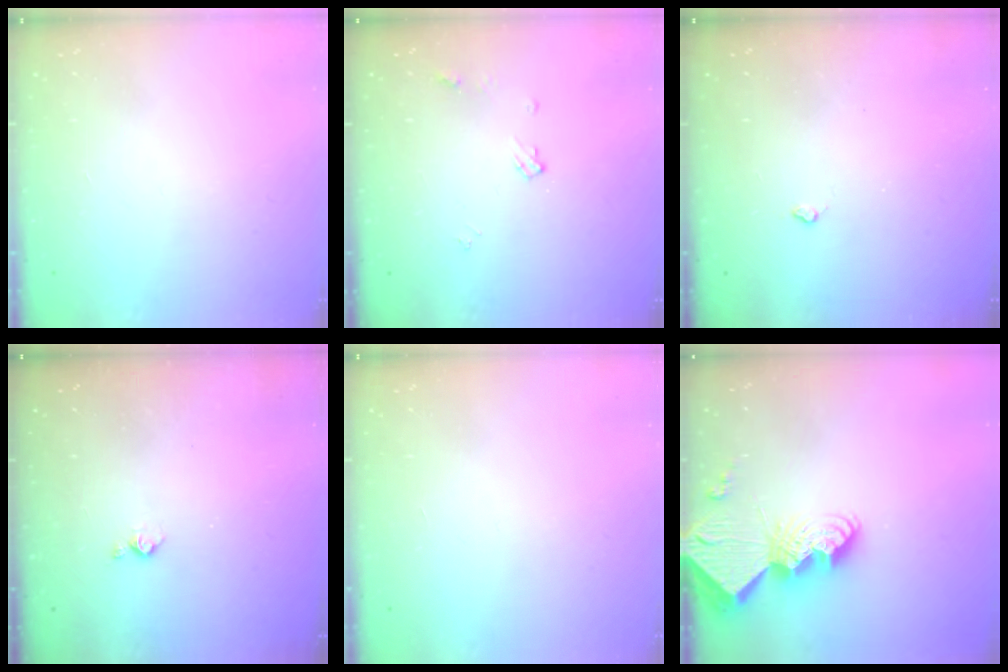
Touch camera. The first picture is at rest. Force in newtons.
{"total": 4.5, "press": 4.4, "slide": 0.8}
{"total": 2.7, "press": 2.6, "slide": 0.4}
{"total": 2.8, "press": 2.7, "slide": 0.4}
{"total": 0.0}
{"total": 11.3, "press": 11.2, "slide": 1.0}